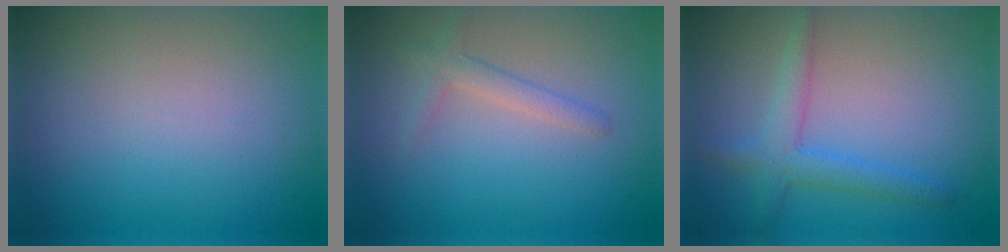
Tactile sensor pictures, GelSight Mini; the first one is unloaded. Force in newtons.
{"total": 1.7, "press": 1.7, "slide": 0.1}
{"total": 2.8, "press": 2.8, "slide": 0.2}